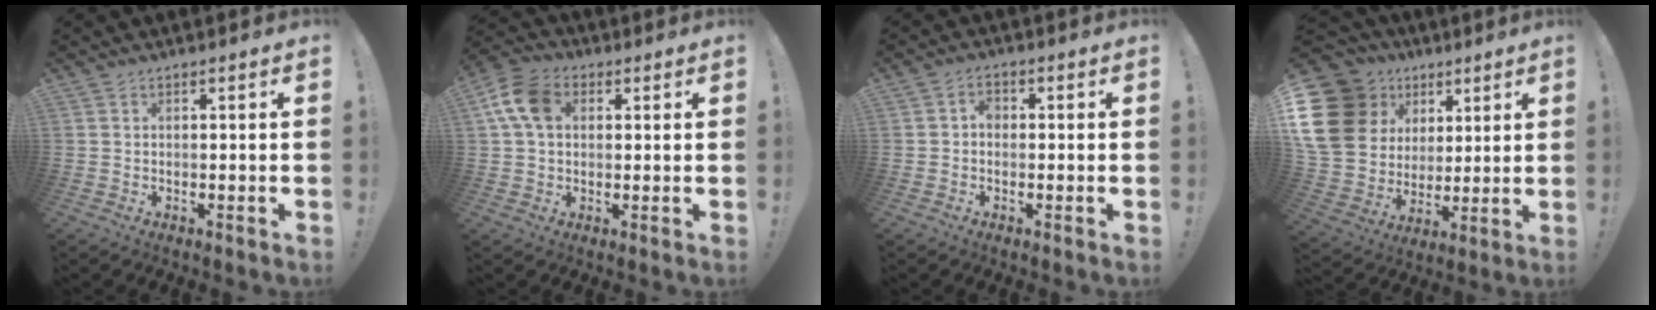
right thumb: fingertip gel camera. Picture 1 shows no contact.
{"total": 11.0, "force": [2.8, 7.8, 7.2], "torque": [-0.134, 0.012, 0.056]}
{"total": 2.7, "force": [-0.6, 1.9, 1.8], "torque": [-0.025, 0.007, -0.013]}
{"total": 20.8, "force": [7.4, 16.5, 10.3], "torque": [-0.183, -0.030, 0.173]}